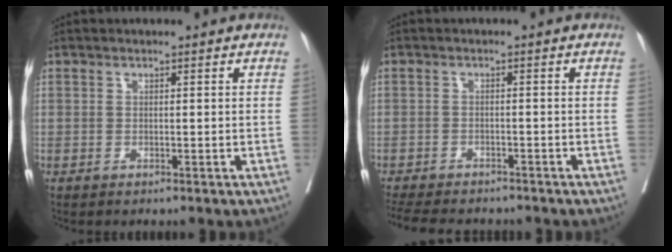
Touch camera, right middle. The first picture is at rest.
{"total": 11.3, "force": [-9.8, 3.4, 4.5], "torque": [-0.092, -0.011, -0.135]}